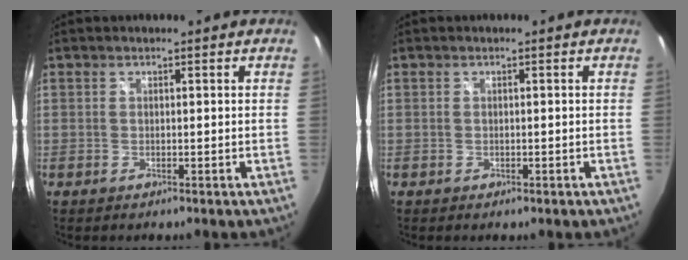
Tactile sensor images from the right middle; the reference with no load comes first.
{"total": 0.7, "force": [-0.5, 0.5, 0.3], "torque": [-0.004, -0.004, -0.008]}